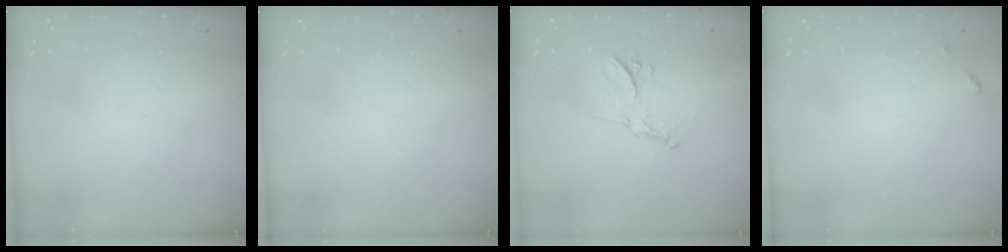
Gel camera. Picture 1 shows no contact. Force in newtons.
{"total": 0.0}
{"total": 11.0, "press": 11.0, "slide": 0.4}
{"total": 4.1, "press": 4.1, "slide": 0.5}